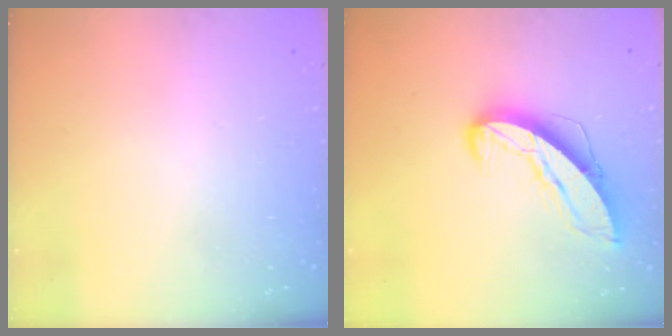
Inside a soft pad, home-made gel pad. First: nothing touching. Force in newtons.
{"total": 9.4, "press": 9.4, "slide": 0.9}